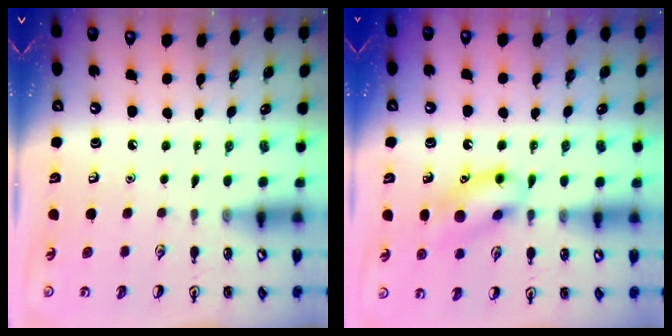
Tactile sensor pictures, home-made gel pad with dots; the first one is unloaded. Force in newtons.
{"total": 12.5, "press": 12.4, "slide": 1.0}